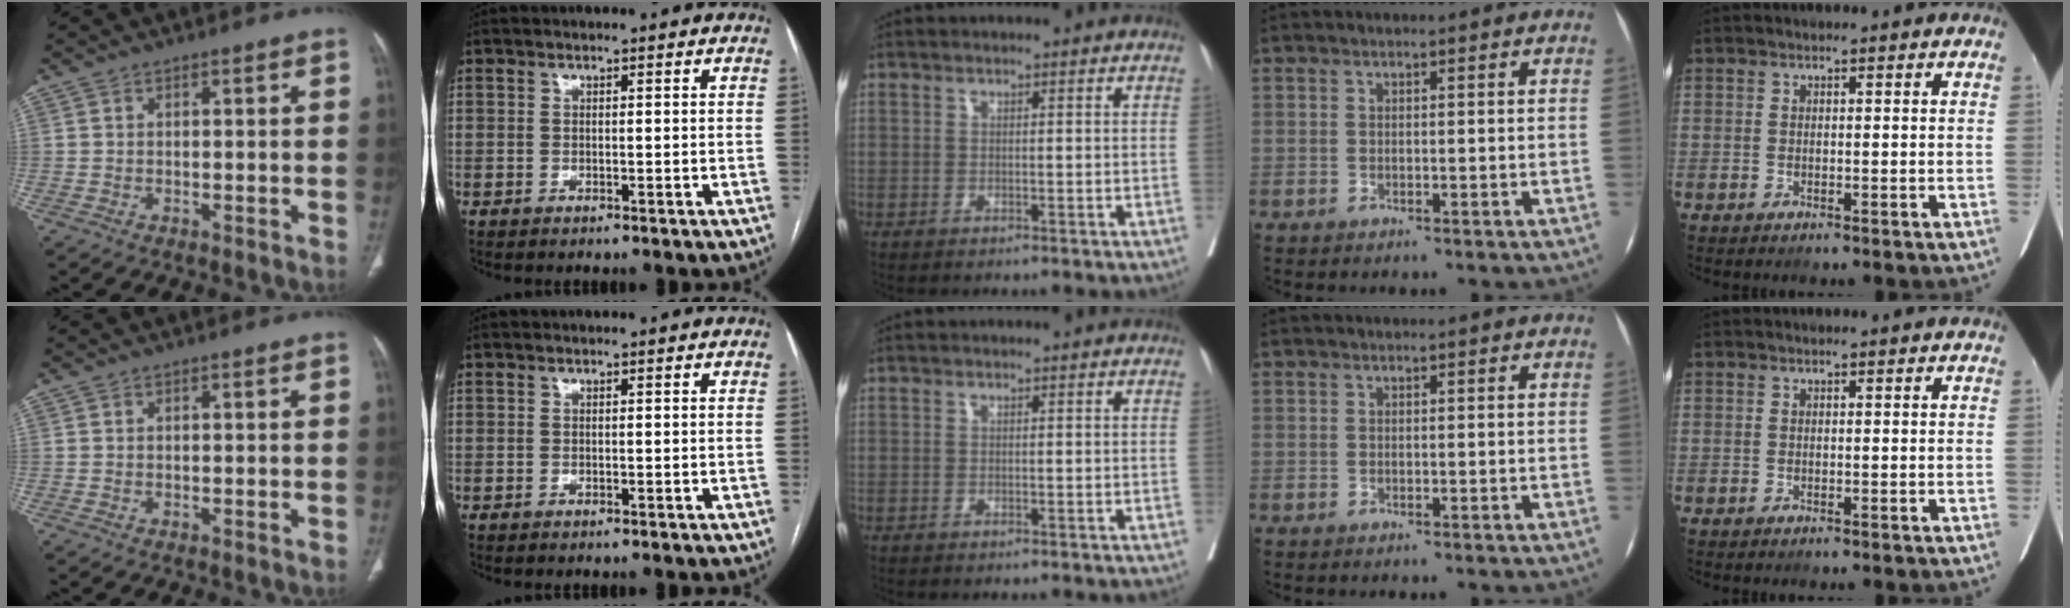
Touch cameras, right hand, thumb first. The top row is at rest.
{}